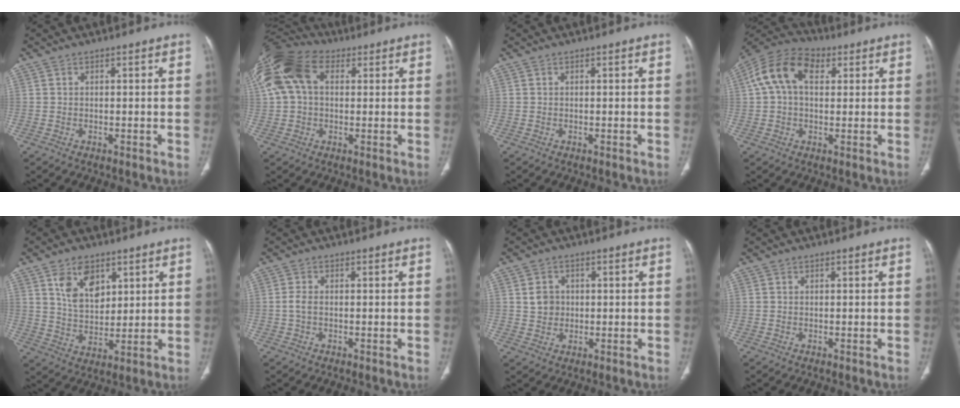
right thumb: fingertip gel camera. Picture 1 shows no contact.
{"total": 16.2, "force": [4.5, 10.7, 11.2], "torque": [-0.250, 0.043, 0.076]}
{"total": 0.0}
{"total": 12.3, "force": [3.3, 7.8, 8.9], "torque": [-0.165, 0.033, 0.053]}
{"total": 9.3, "force": [4.5, 5.7, 5.8], "torque": [-0.076, -0.026, 0.088]}
{"total": 1.8, "force": [-0.2, 0.9, 1.5], "torque": [-0.033, 0.002, -0.006]}
{"total": 3.7, "force": [0.6, 3.3, 1.6], "torque": [-0.008, 0.000, 0.013]}
{"total": 0.0}